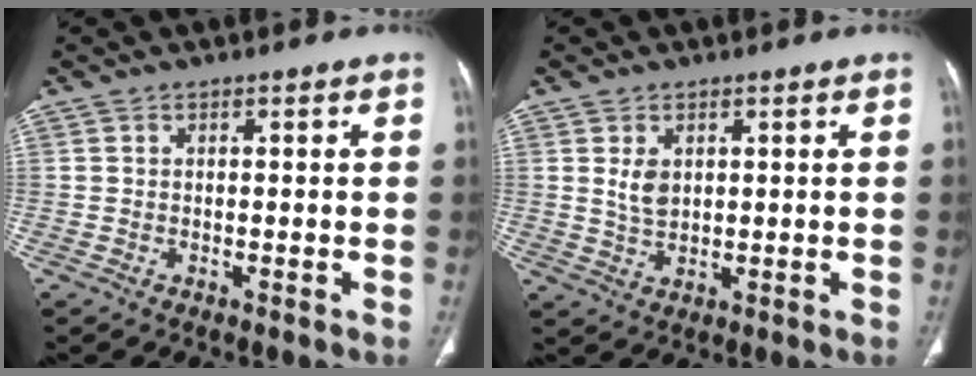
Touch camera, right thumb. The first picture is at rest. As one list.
[{"total": 3.7, "force": [1.1, 2.4, 2.6], "torque": [-0.042, -0.010, 0.028]}]